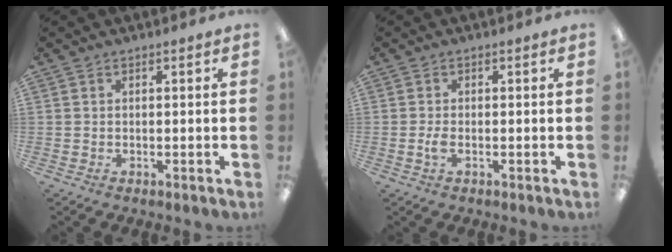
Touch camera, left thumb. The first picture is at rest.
{"total": 2.2, "force": [-0.5, 1.0, 1.9], "torque": [-0.040, 0.001, -0.010]}